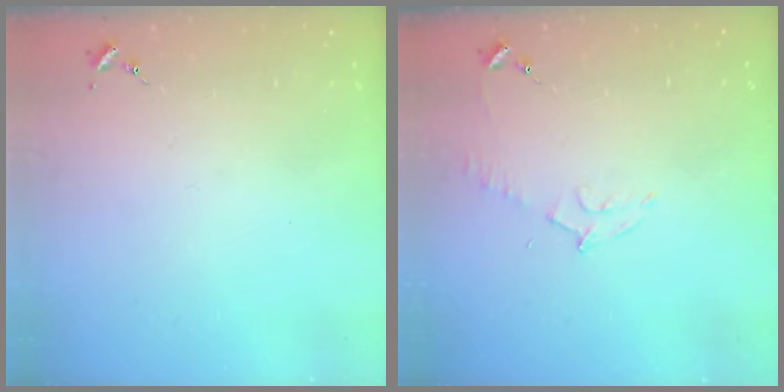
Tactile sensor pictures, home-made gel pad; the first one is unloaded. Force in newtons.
{"total": 6.3, "press": 6.3, "slide": 0.7}